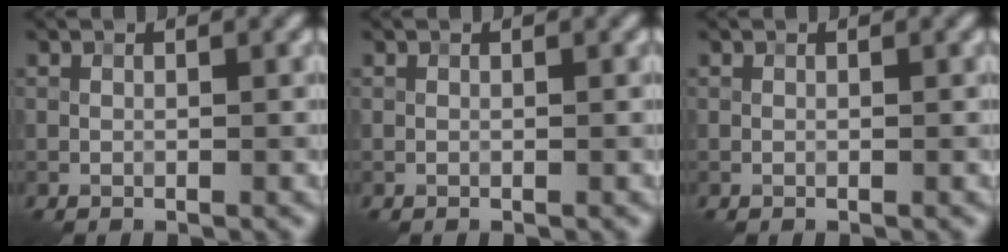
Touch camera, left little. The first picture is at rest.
{"total": 0.0}
{"total": 0.0}